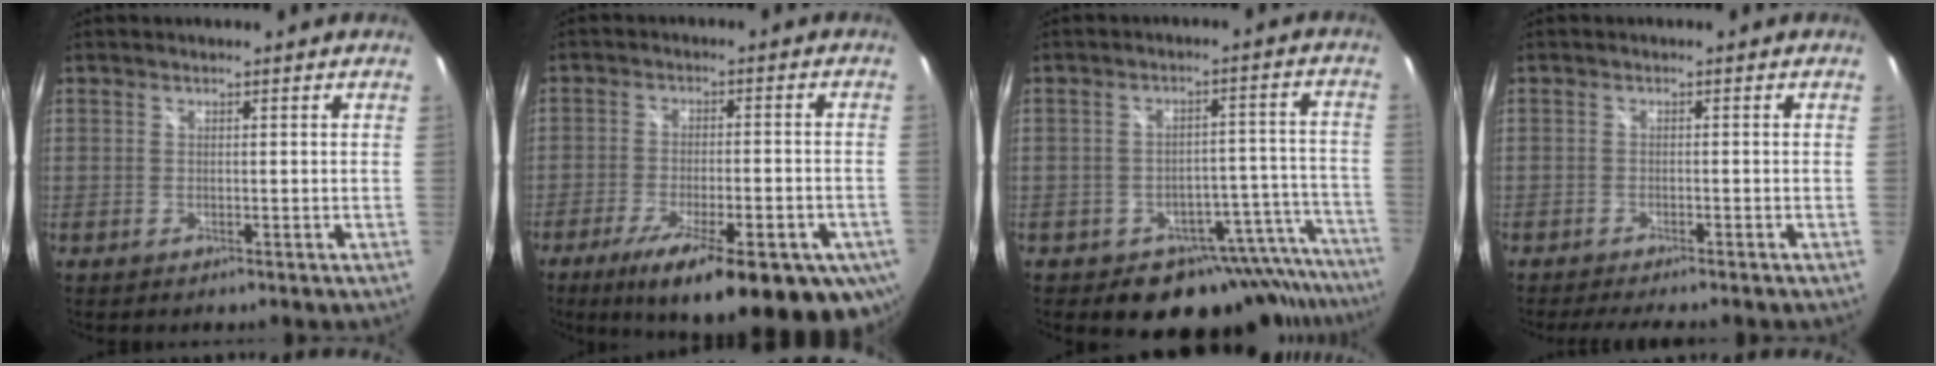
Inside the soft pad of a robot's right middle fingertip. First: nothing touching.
{"total": 23.1, "force": [-13.8, 6.9, 17.1], "torque": [-0.282, -0.066, -0.186]}
{"total": 16.0, "force": [-13.9, 7.1, 3.5], "torque": [-0.027, 0.045, -0.169]}
{"total": 5.1, "force": [-4.4, 0.6, 2.4], "torque": [-0.051, -0.015, -0.069]}